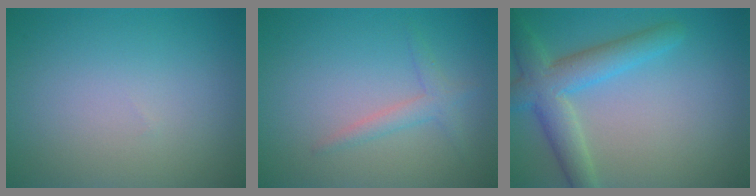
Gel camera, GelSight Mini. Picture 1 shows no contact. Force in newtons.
{"total": 1.6, "press": 1.6, "slide": 0.0}
{"total": 5.0, "press": 5.0, "slide": 0.2}